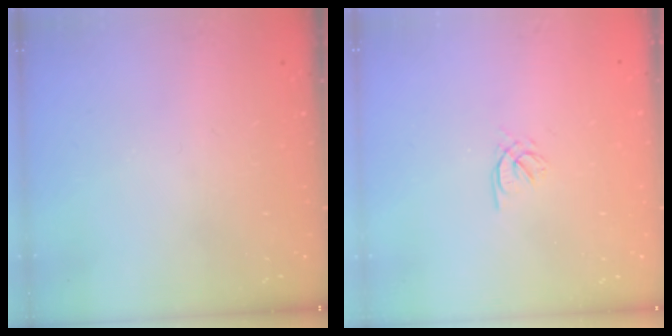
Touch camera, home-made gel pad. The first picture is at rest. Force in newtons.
{"total": 2.0, "press": 1.9, "slide": 0.5}